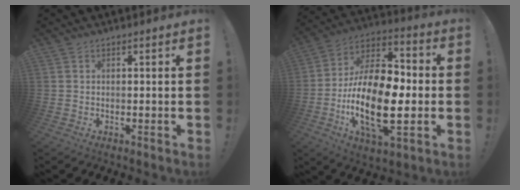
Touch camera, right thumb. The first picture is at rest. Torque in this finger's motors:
{"motor_torque": [0.52, 1.35, 2.02, -0.77, 0.58]}